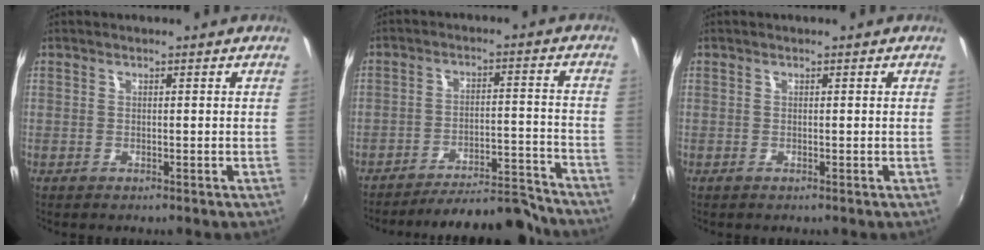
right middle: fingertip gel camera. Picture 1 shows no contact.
{"total": 14.1, "force": [-13.5, 1.9, 3.7], "torque": [-0.064, 0.032, -0.180]}
{"total": 0.0}